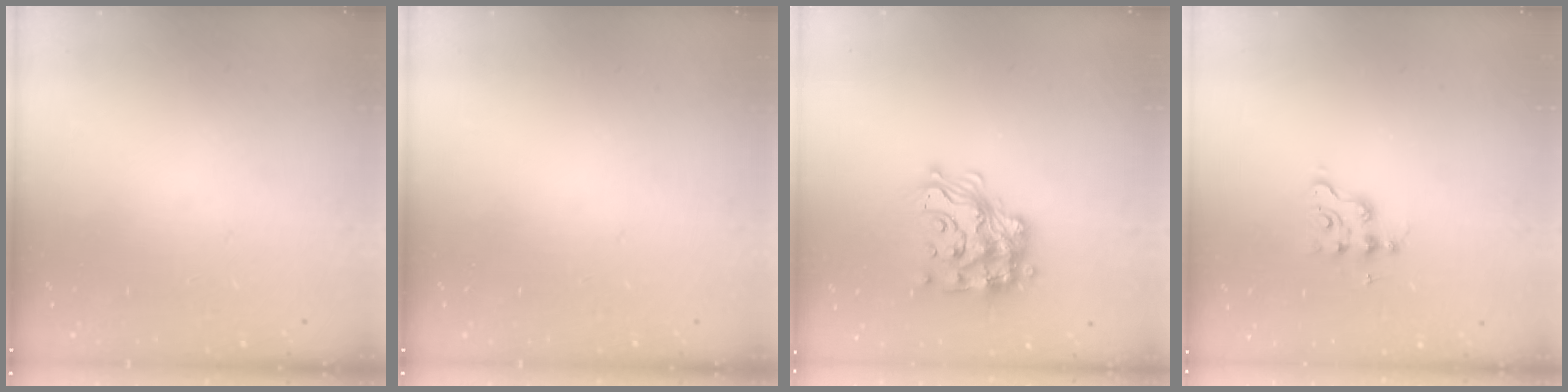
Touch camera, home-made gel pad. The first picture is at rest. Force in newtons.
{"total": 0.0}
{"total": 18.7, "press": 18.7, "slide": 1.1}
{"total": 2.6, "press": 2.5, "slide": 0.7}